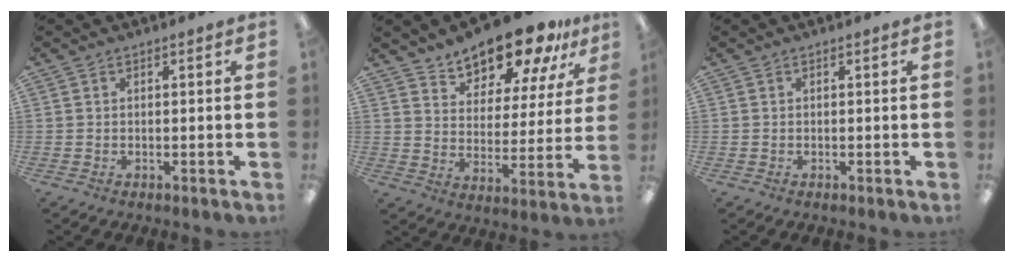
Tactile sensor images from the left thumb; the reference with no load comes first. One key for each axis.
{"total": 15.4, "fx": 13.5, "fy": 5.5, "fz": 4.9, "tx": -0.089, "ty": -0.099, "tz": 0.241}
{"total": 0.0}